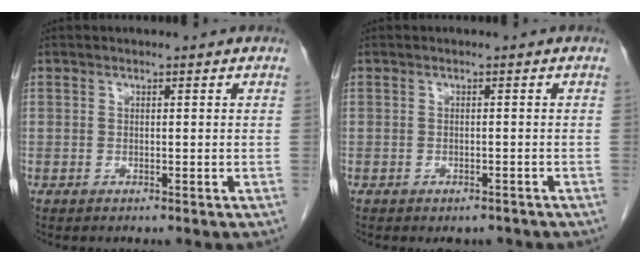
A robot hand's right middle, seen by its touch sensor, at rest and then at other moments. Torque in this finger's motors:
{"motor_torque": [0.08, -0.08, 0.16, 0.02]}